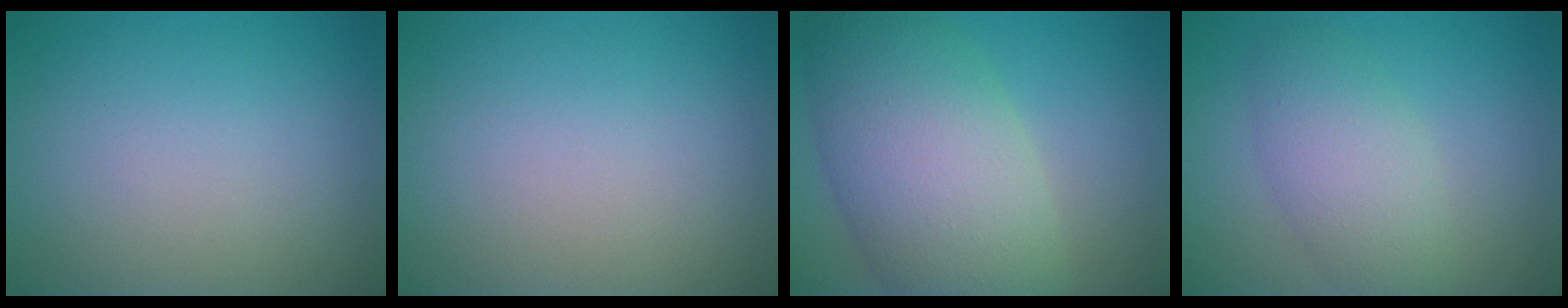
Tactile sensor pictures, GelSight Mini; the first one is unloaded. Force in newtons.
{"total": 0.0}
{"total": 11.0, "press": 10.9, "slide": 0.4}
{"total": 4.4, "press": 4.4, "slide": 0.2}